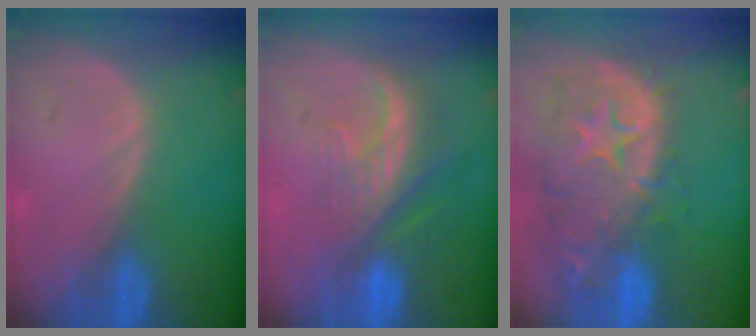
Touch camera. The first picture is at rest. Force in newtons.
{"total": 7.9, "press": 7.2, "slide": 3.4}
{"total": 14.0, "press": 11.3, "slide": 8.3}